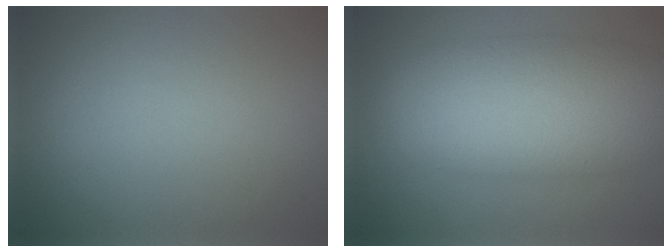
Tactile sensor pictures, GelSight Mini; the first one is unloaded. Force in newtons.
{"total": 9.7, "press": 9.7, "slide": 0.5}